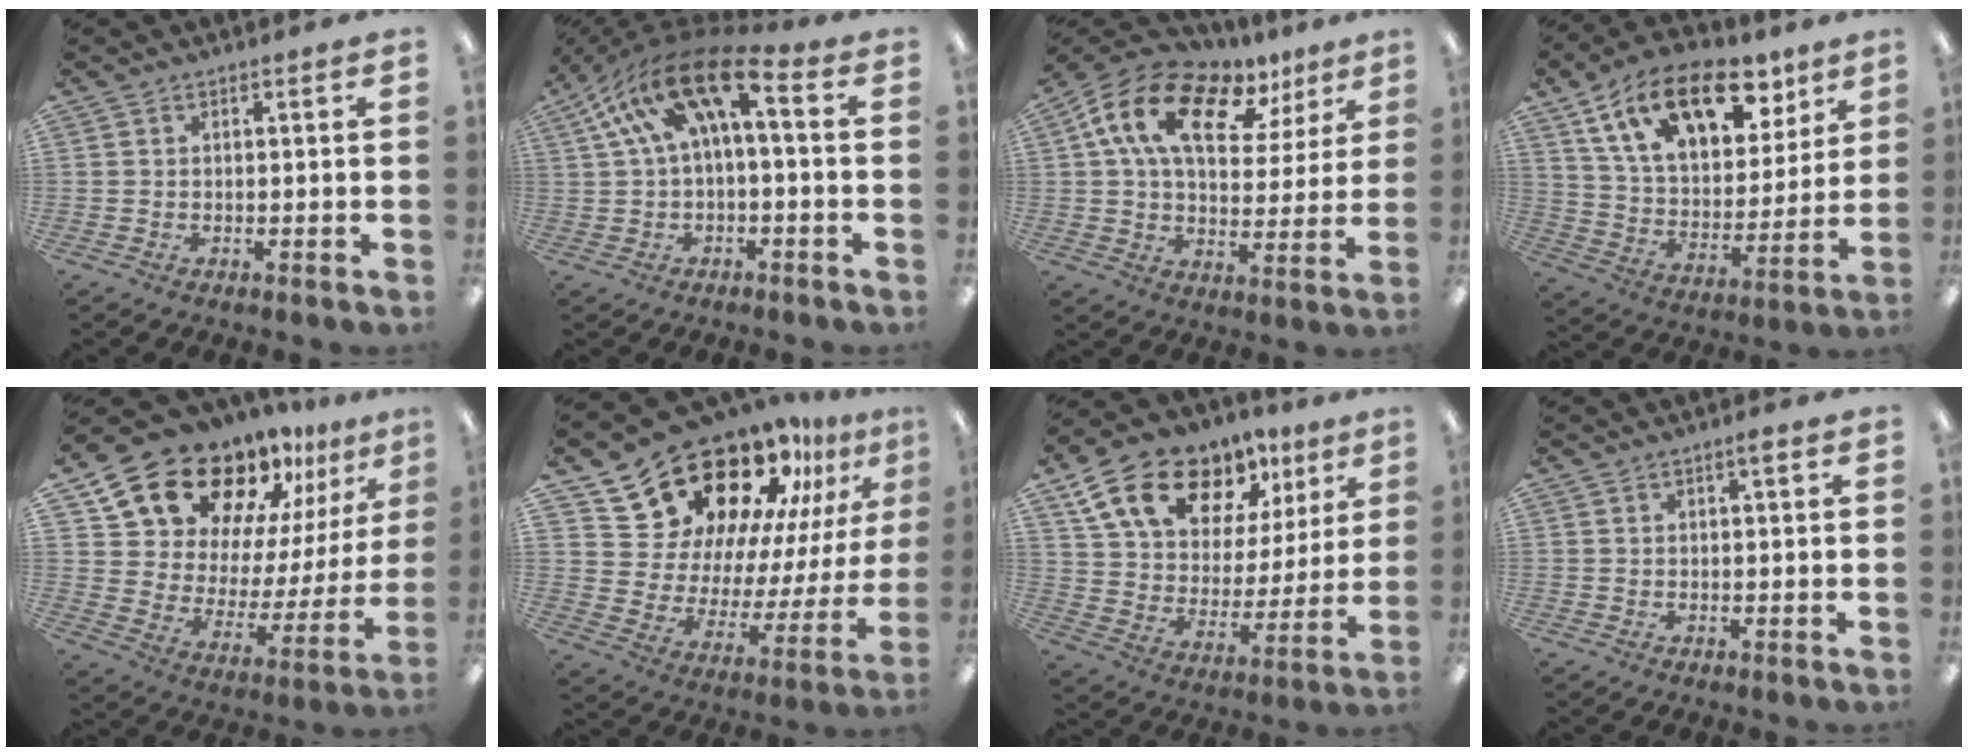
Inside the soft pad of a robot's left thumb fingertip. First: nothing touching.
{"total": 16.6, "force": [5.2, 7.2, 14.0], "torque": [-0.260, -0.011, 0.085]}
{"total": 17.6, "force": [9.1, 9.9, 11.3], "torque": [-0.211, -0.031, 0.161]}
{"total": 21.5, "force": [12.3, 11.4, 13.4], "torque": [-0.230, -0.048, 0.216]}
{"total": 19.0, "force": [16.2, 8.0, 5.9], "torque": [-0.135, -0.124, 0.290]}
{"total": 23.0, "force": [18.5, 11.3, 7.9], "torque": [-0.119, -0.138, 0.336]}
{"total": 18.4, "force": [11.8, 10.9, 8.9], "torque": [-0.156, -0.060, 0.213]}
{"total": 1.4, "force": [0.6, 0.5, 1.1], "torque": [-0.015, 0.001, 0.008]}